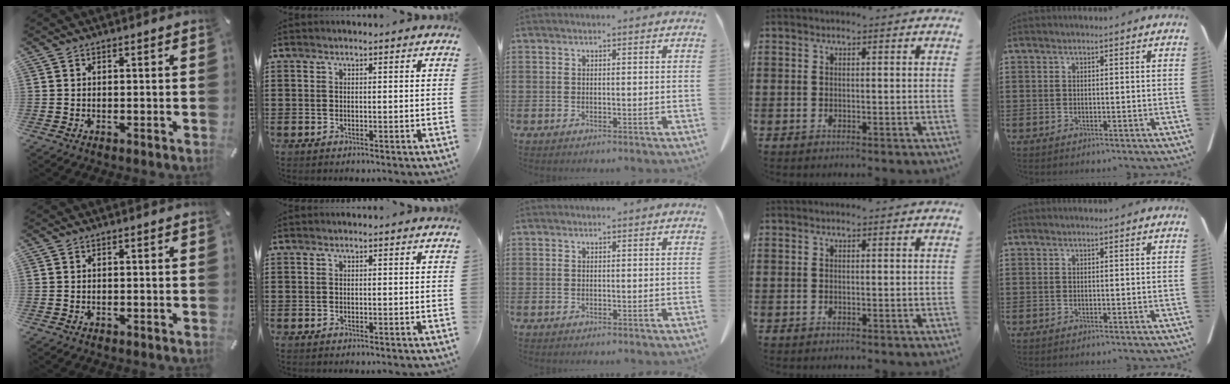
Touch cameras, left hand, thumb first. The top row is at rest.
{}